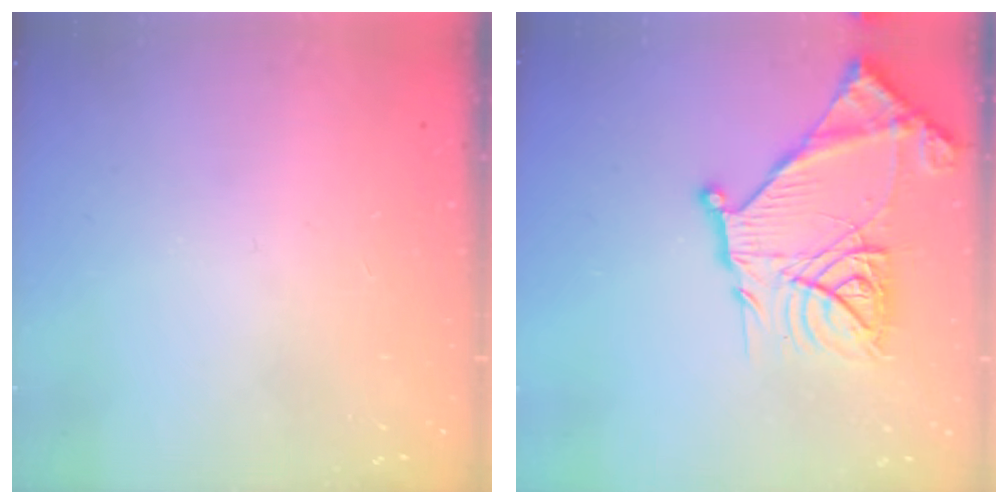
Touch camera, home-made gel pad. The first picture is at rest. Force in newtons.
{"total": 22.8, "press": 22.6, "slide": 2.3}